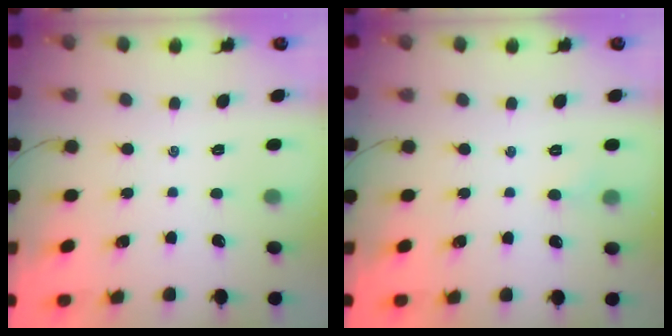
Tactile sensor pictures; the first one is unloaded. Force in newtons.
{"total": 2.8, "press": 2.6, "slide": 1.0}